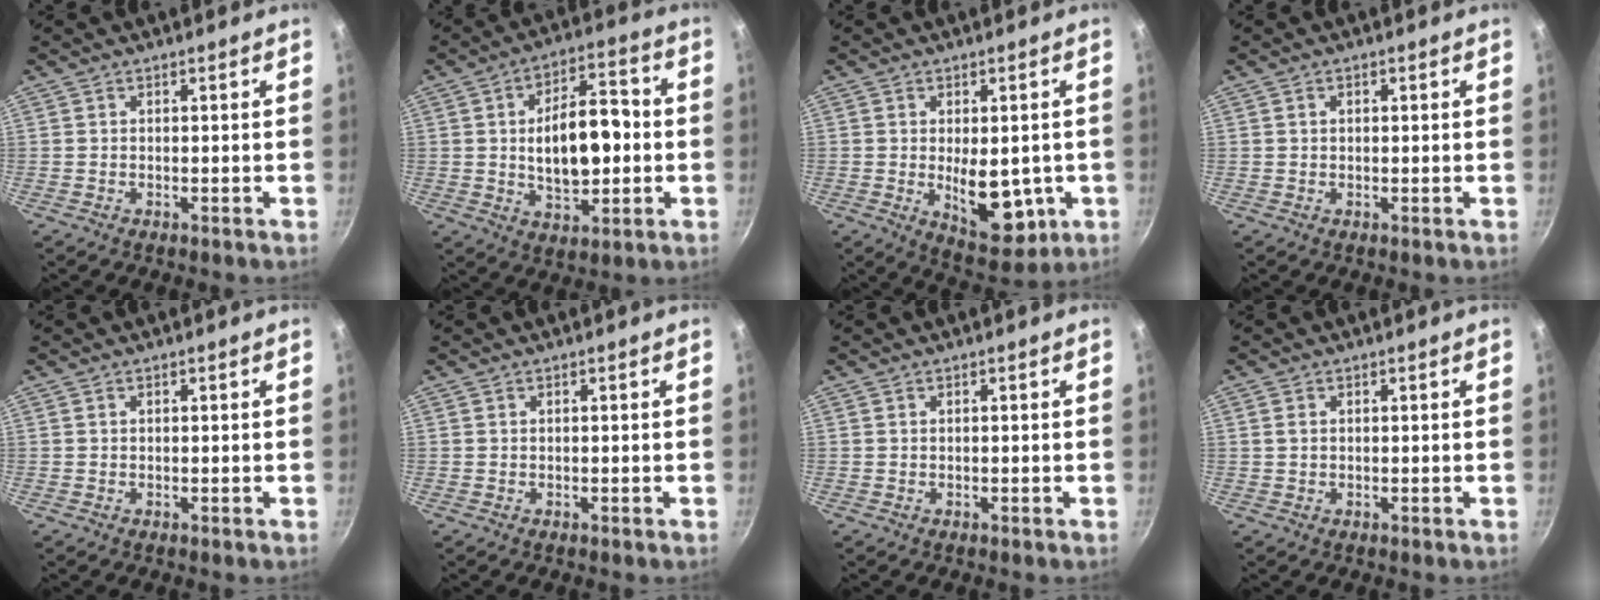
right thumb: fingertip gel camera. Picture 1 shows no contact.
{"total": 14.5, "force": [0.0, 7.6, 12.3], "torque": [-0.170, 0.019, 0.001]}
{"total": 10.8, "force": [-1.8, 5.6, 9.1], "torque": [-0.100, -0.016, -0.010]}
{"total": 0.8, "force": [0.2, 0.6, 0.5], "torque": [-0.004, 0.001, 0.002]}
{"total": 0.0}
{"total": 0.0}
{"total": 0.0}
{"total": 1.2, "force": [0.3, 0.8, 0.8], "torque": [-0.019, 0.000, 0.009]}